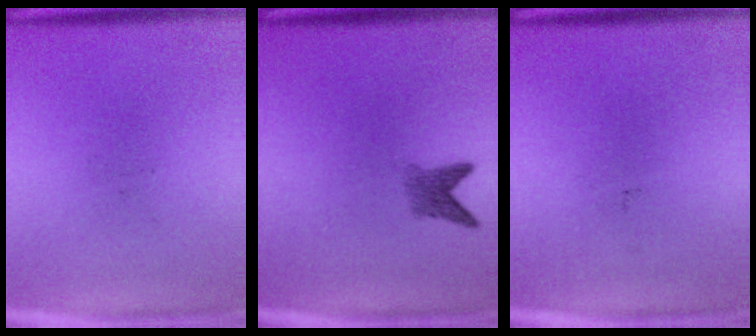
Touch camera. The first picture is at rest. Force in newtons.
{"total": 2.4}
{"total": 0.0}